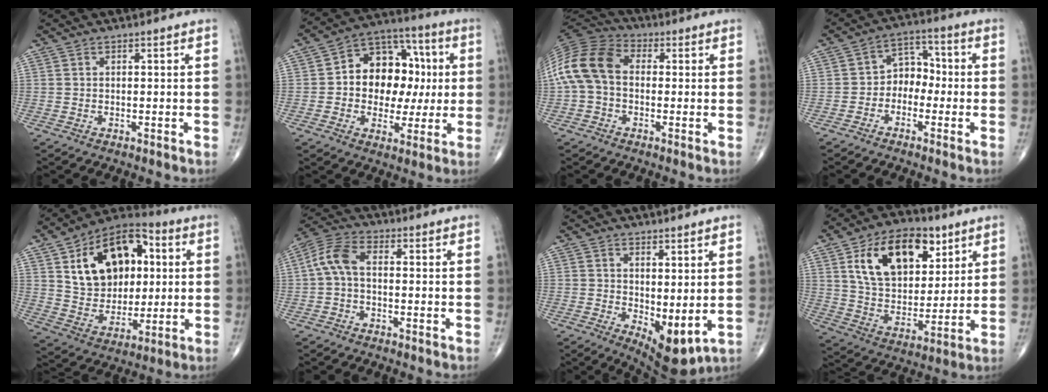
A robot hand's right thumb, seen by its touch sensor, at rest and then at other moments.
{"total": 16.5, "force": [1.0, 11.9, 11.3], "torque": [-0.114, 0.031, 0.011]}
{"total": 12.7, "force": [0.1, 9.0, 9.0], "torque": [-0.181, 0.034, -0.010]}
{"total": 6.3, "force": [-1.6, 4.9, 3.7], "torque": [-0.024, 0.036, -0.046]}
{"total": 20.7, "force": [5.4, 13.8, 14.4], "torque": [-0.188, 0.004, 0.091]}
{"total": 6.2, "force": [-0.3, 3.3, 5.3], "torque": [-0.117, 0.023, -0.017]}
{"total": 7.5, "force": [0.2, 3.2, 6.8], "torque": [-0.087, -0.020, 0.018]}
{"total": 19.4, "force": [8.2, 11.8, 13.1], "torque": [-0.174, -0.027, 0.146]}